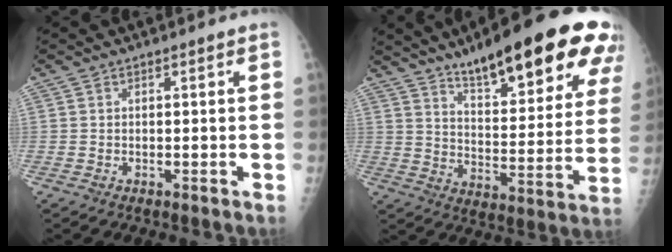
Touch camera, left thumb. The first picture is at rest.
{"total": 26.4, "force": [17.0, 6.9, 19.0], "torque": [-0.232, -0.063, 0.244]}